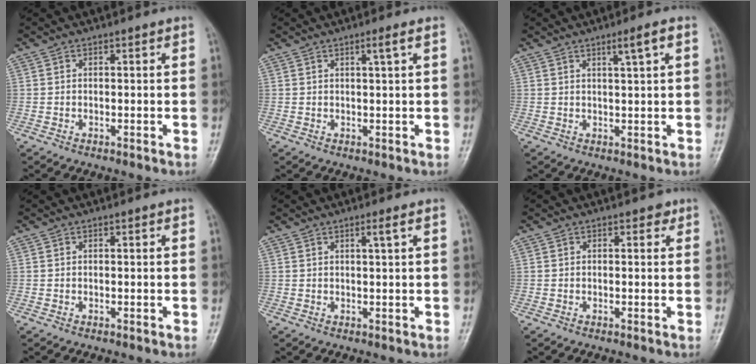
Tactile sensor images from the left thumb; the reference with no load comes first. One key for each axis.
{"total": 1.9, "fx": 0.9, "fy": -0.1, "fz": 1.7, "tx": -0.030, "ty": -0.005, "tz": 0.016}
{"total": 3.3, "fx": 1.6, "fy": 0.1, "fz": 2.9, "tx": -0.050, "ty": -0.004, "tz": 0.028}
{"total": 0.0}
{"total": 1.7, "fx": 0.9, "fy": -0.1, "fz": 1.4, "tx": -0.025, "ty": -0.005, "tz": 0.015}
{"total": 1.3, "fx": 0.7, "fy": 0.9, "fz": 0.6, "tx": 0.006, "ty": -0.001, "tz": 0.004}